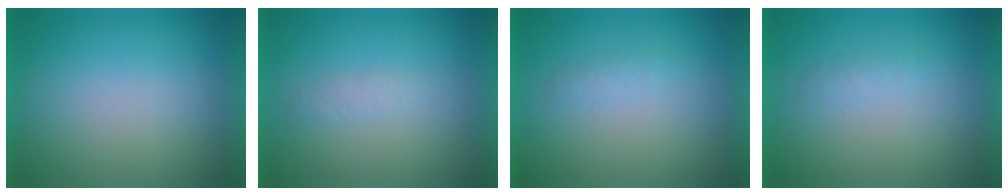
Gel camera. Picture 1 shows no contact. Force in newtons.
{"total": 1.5}
{"total": 1.3}
{"total": 1.3}